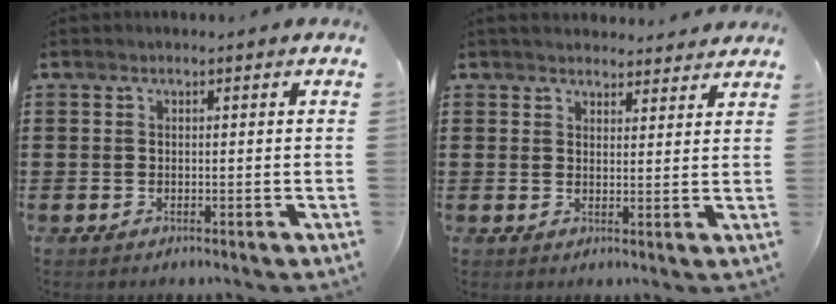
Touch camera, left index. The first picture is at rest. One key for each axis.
{"total": 2.8, "fx": 2.8, "fy": 0.6, "fz": 0.2, "tx": -0.004, "ty": -0.010, "tz": 0.051}